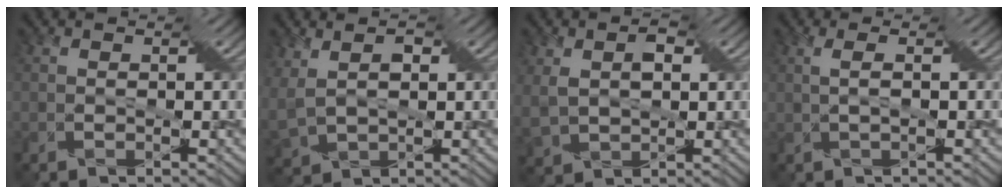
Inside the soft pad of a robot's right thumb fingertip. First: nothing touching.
{"total": 6.2, "force": [2.0, 3.9, 4.3], "torque": [-0.128, 0.008, 0.050]}
{"total": 5.0, "force": [1.5, 3.1, 3.6], "torque": [-0.094, 0.000, 0.035]}
{"total": 1.9, "force": [0.4, -0.5, 1.7], "torque": [-0.040, 0.009, 0.010]}